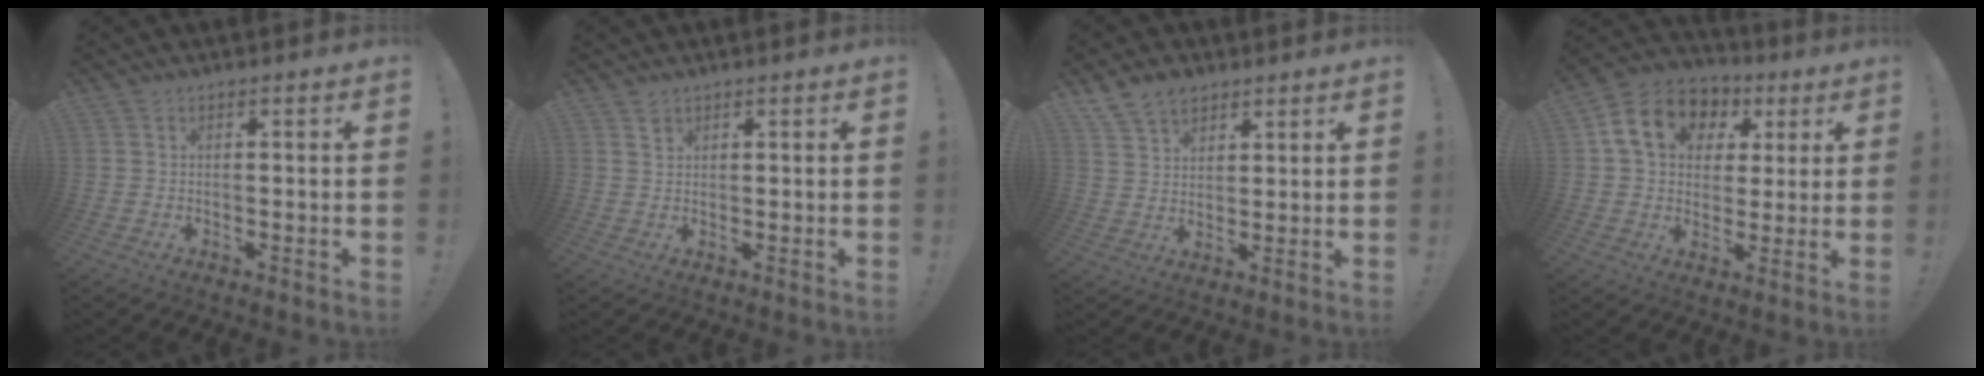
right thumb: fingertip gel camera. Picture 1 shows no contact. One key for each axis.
{"total": 1.5, "fx": 1.1, "fy": 0.9, "fz": 0.4, "tx": 0.004, "ty": -0.008, "tz": 0.019}
{"total": 8.1, "fx": 5.7, "fy": 5.1, "fz": 2.5, "tx": -0.046, "ty": -0.029, "tz": 0.114}
{"total": 15.7, "fx": 5.8, "fy": 12.0, "fz": 8.3, "tx": -0.131, "ty": -0.007, "tz": 0.114}